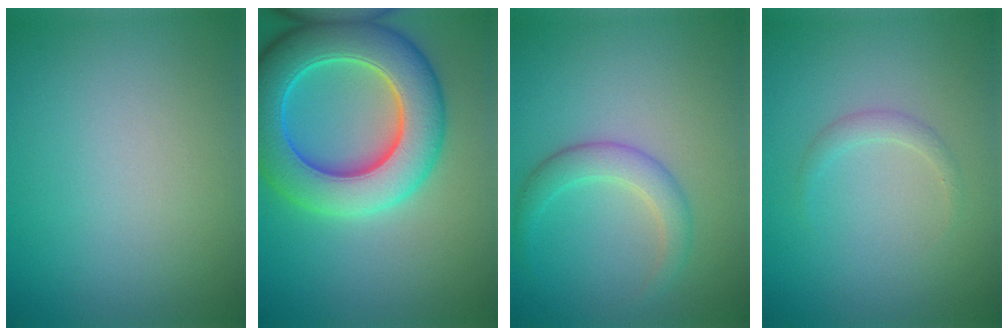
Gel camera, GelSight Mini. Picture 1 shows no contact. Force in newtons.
{"total": 10.5, "press": 10.5, "slide": 0.3}
{"total": 2.6, "press": 2.6, "slide": 0.1}
{"total": 1.1, "press": 1.1, "slide": 0.0}